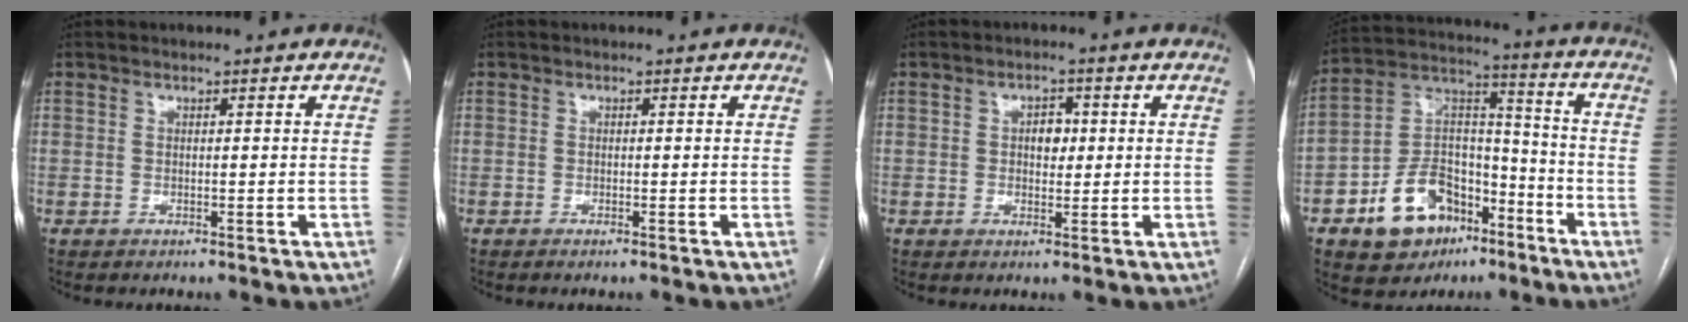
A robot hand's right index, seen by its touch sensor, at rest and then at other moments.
{"total": 0.5, "force": [-0.3, -0.1, 0.4], "torque": [-0.008, 0.001, -0.006]}
{"total": 3.0, "force": [0.4, 1.9, 2.3], "torque": [-0.031, 0.007, 0.006]}
{"total": 15.3, "force": [-8.2, 9.8, 8.5], "torque": [-0.159, 0.031, -0.134]}